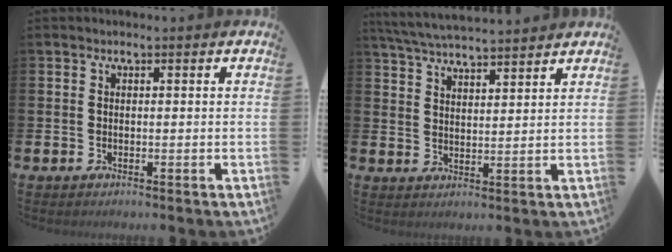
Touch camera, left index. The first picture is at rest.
{"total": 5.4, "force": [5.3, 0.2, 0.9], "torque": [-0.042, -0.025, 0.097]}